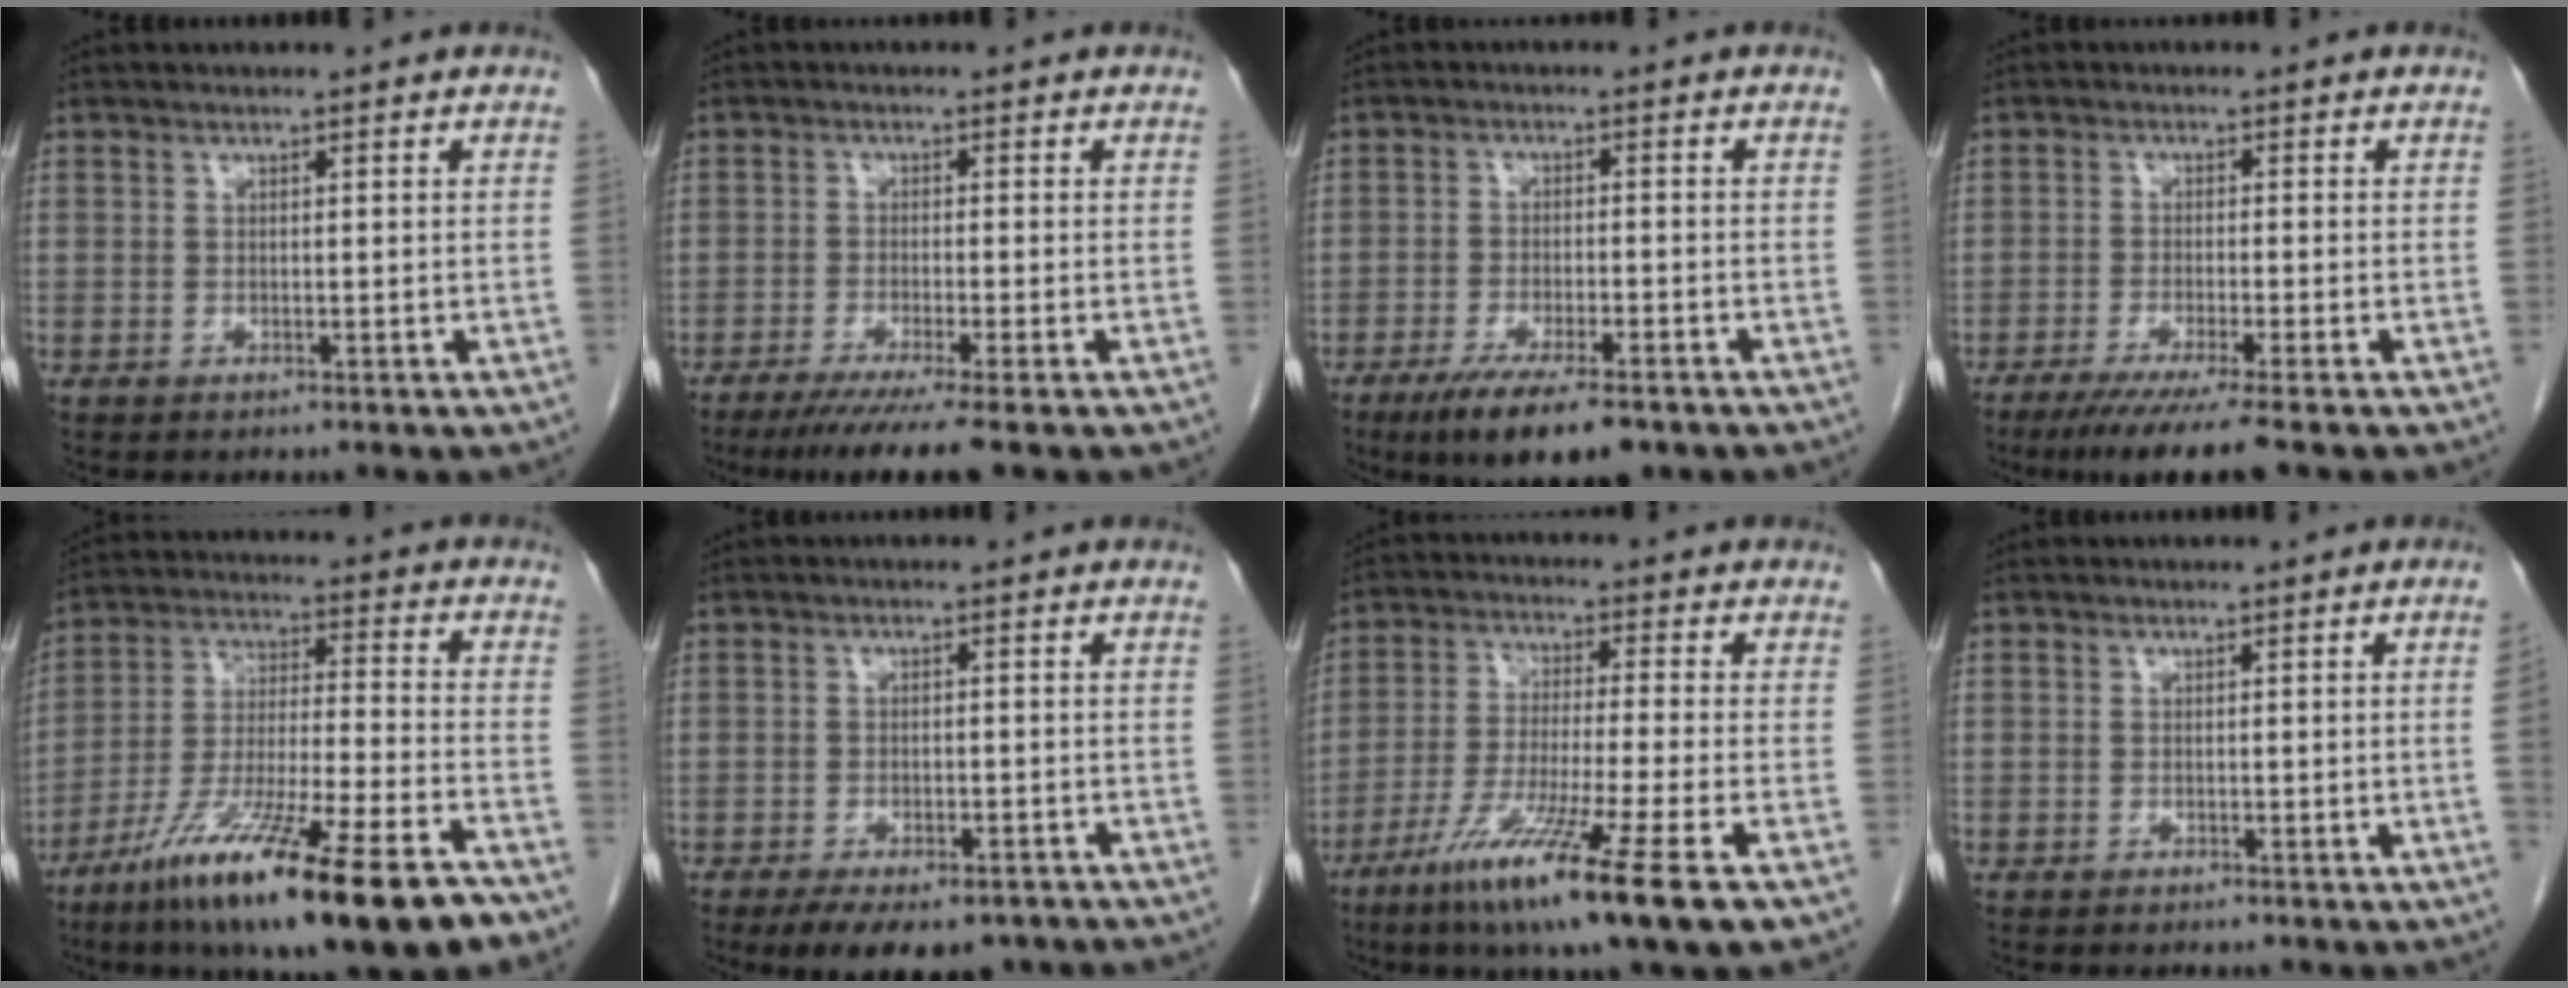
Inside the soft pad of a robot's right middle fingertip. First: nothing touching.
{"total": 7.0, "force": [-5.2, -0.9, 4.6], "torque": [-0.069, -0.020, -0.086]}
{"total": 10.2, "force": [-7.0, 2.1, 7.0], "torque": [-0.115, -0.021, -0.109]}
{"total": 7.4, "force": [-5.4, -0.8, 4.9], "torque": [-0.076, -0.021, -0.090]}
{"total": 22.2, "force": [-14.1, 1.8, 17.0], "torque": [-0.262, -0.048, -0.243]}
{"total": 9.2, "force": [-6.5, 4.5, 4.7], "torque": [-0.067, -0.002, -0.091]}
{"total": 14.9, "force": [-8.1, -0.6, 12.5], "torque": [-0.230, -0.052, -0.142]}
{"total": 1.5, "force": [-0.3, -0.5, 1.4], "torque": [-0.018, -0.002, -0.005]}